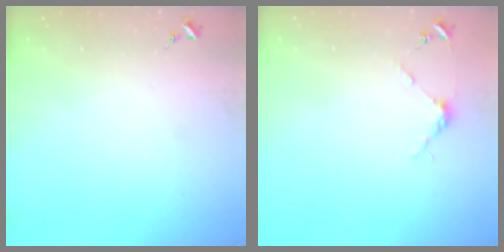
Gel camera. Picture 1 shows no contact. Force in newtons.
{"total": 3.7, "press": 3.7, "slide": 0.3}